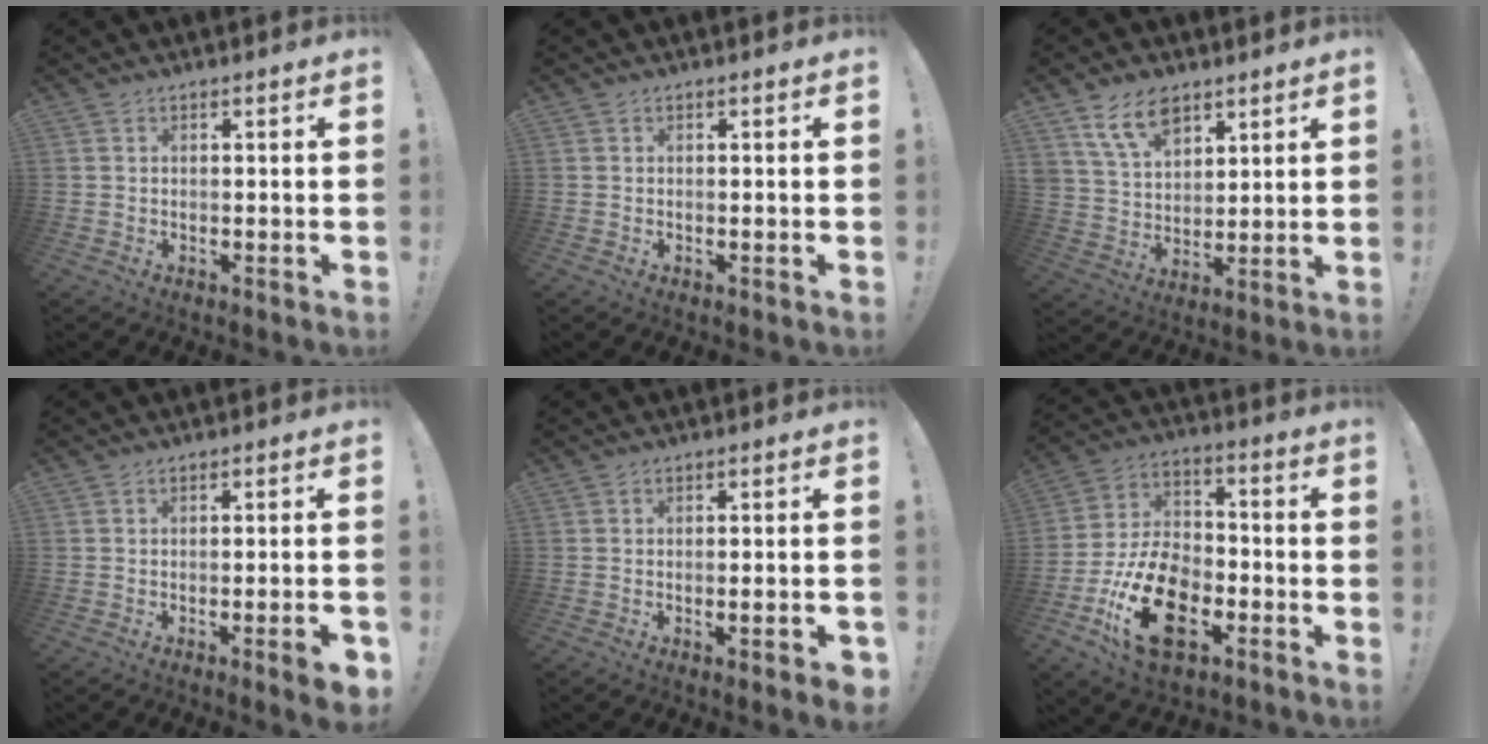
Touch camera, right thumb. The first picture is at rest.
{"total": 0.0}
{"total": 11.3, "force": [7.4, 6.8, 5.2], "torque": [-0.102, -0.028, 0.144]}
{"total": 5.1, "force": [-2.0, 0.2, 4.6], "torque": [-0.066, 0.003, -0.029]}
{"total": 3.4, "force": [-1.2, 0.1, 3.1], "torque": [-0.044, 0.000, -0.017]}
{"total": 20.7, "force": [-8.6, 12.5, 14.0], "torque": [-0.258, 0.057, -0.140]}